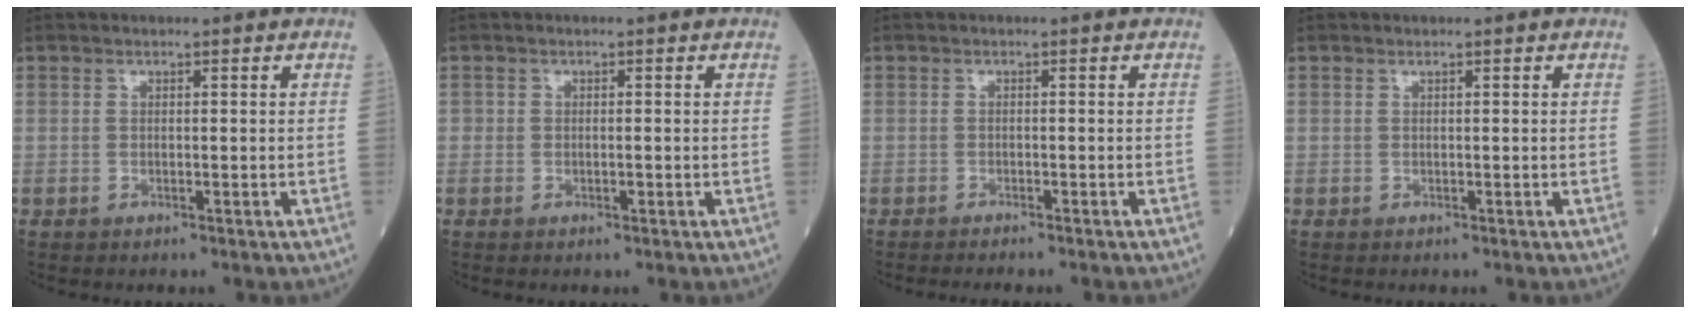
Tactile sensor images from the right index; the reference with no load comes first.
{"total": 0.9, "force": [-0.3, 0.5, 0.7], "torque": [-0.009, 0.000, -0.005]}
{"total": 3.5, "force": [-3.2, 0.1, 1.5], "torque": [-0.019, -0.004, -0.040]}
{"total": 0.0}